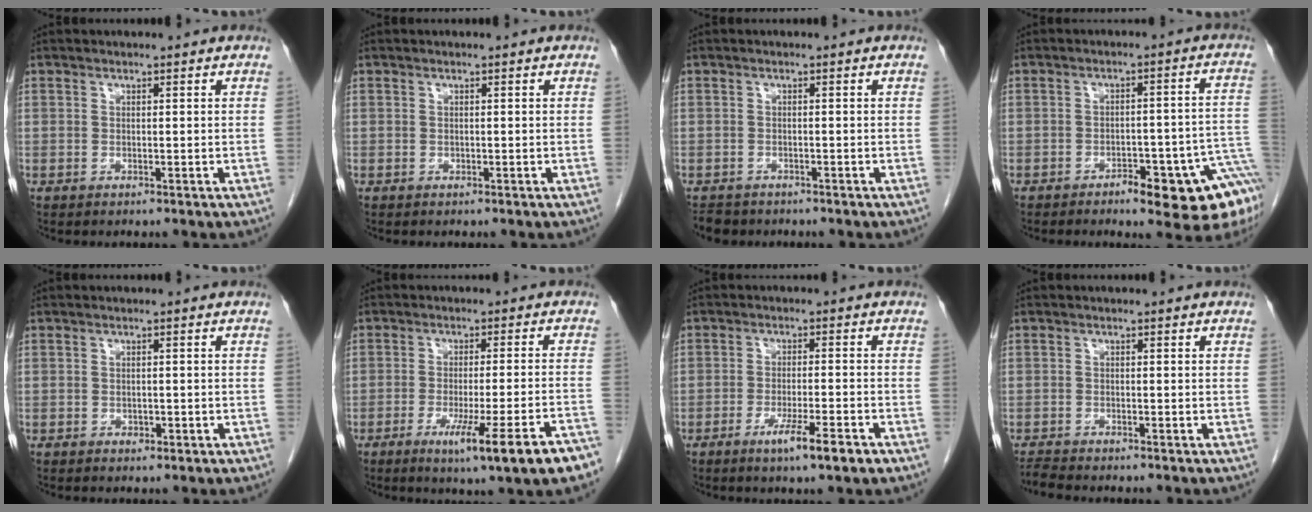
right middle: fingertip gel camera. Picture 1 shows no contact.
{"total": 0.0}
{"total": 2.7, "force": [-2.4, 1.2, 0.4], "torque": [-0.016, -0.005, -0.036]}
{"total": 13.3, "force": [-7.5, 3.0, 10.6], "torque": [-0.057, 0.032, -0.089]}
{"total": 1.1, "force": [-0.5, 0.7, 0.7], "torque": [-0.011, 0.001, -0.002]}
{"total": 13.2, "force": [-8.0, -0.5, 10.5], "torque": [-0.119, -0.018, -0.108]}
{"total": 4.6, "force": [-2.7, 0.2, 3.8], "torque": [-0.065, -0.006, -0.046]}
{"total": 1.7, "force": [-1.6, -0.6, 0.1], "torque": [-0.014, -0.014, -0.033]}